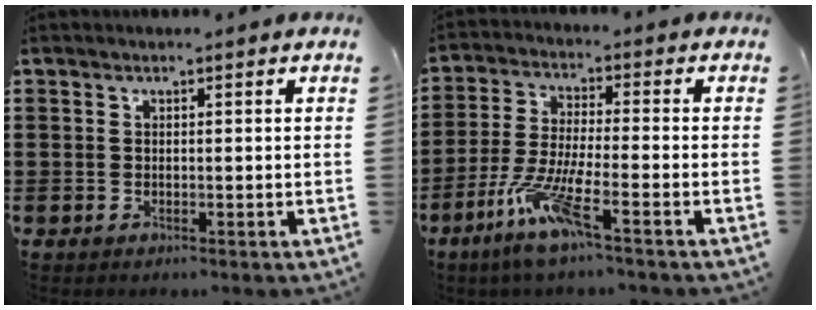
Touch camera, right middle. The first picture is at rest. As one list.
[{"total": 8.4, "force": [-5.1, 0.8, 6.7], "torque": [-0.146, -0.011, -0.098]}]